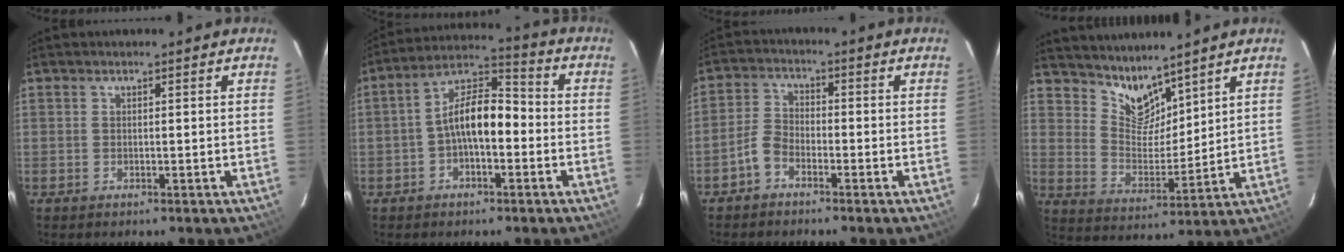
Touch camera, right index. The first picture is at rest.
{"total": 9.5, "force": [-2.1, 4.4, 8.1], "torque": [-0.153, 0.031, -0.040]}
{"total": 3.9, "force": [-2.6, 2.0, 2.0], "torque": [-0.049, 0.015, -0.056]}
{"total": 8.2, "force": [7.2, 3.0, 2.4], "torque": [-0.039, -0.005, 0.143]}